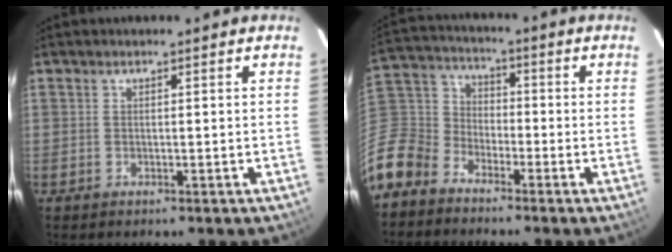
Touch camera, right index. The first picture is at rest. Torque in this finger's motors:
{"motor_torque": [-0.13, -1.03, -0.47, -0.21]}